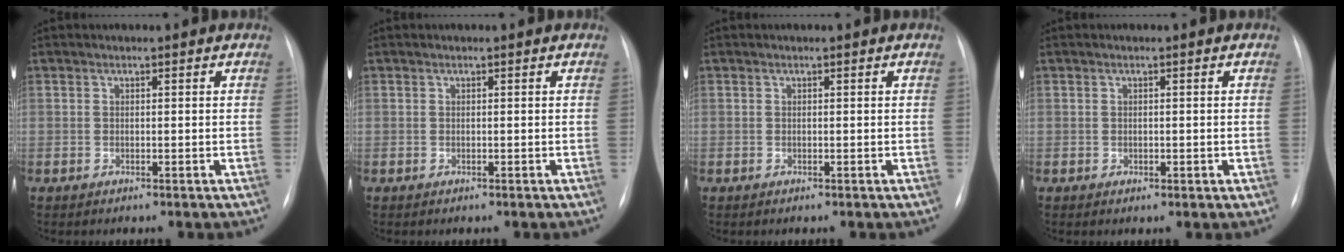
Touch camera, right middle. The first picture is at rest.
{"total": 0.0}
{"total": 0.0}
{"total": 0.9, "force": [-0.2, 0.6, 0.7], "torque": [-0.013, -0.003, 0.000]}